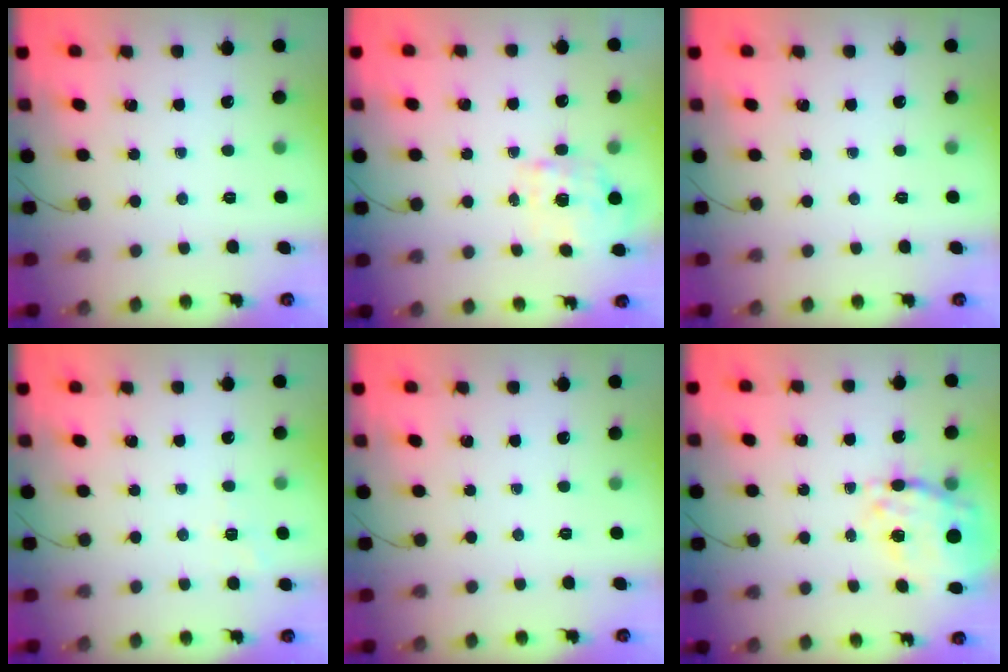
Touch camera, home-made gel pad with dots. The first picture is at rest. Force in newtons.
{"total": 1.4, "press": 1.2, "slide": 0.7}
{"total": 0.0}
{"total": 4.4, "press": 4.0, "slide": 1.8}
{"total": 0.0}
{"total": 12.4, "press": 11.7, "slide": 4.2}